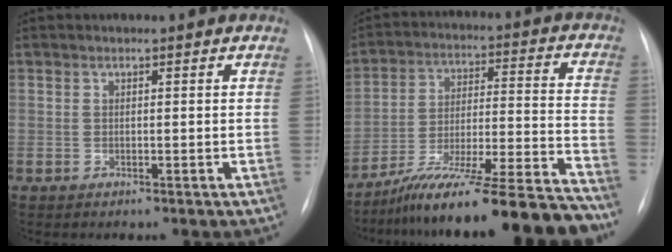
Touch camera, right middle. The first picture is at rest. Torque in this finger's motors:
{"motor_torque": [1.09, -1.04, 0.39, 0.21]}